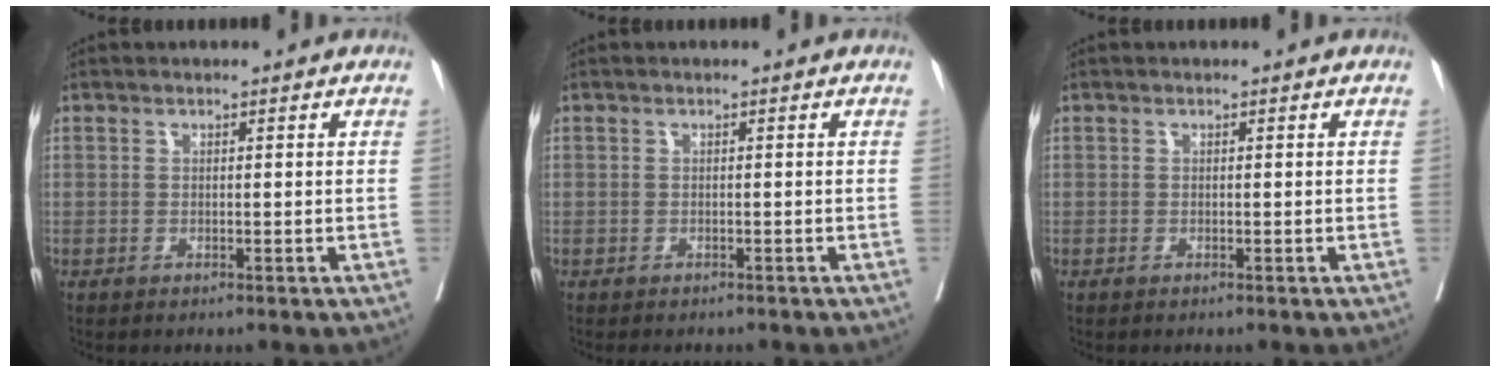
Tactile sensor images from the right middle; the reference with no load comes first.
{"total": 2.9, "force": [-2.5, 1.2, 0.8], "torque": [-0.009, -0.005, -0.031]}
{"total": 0.0}